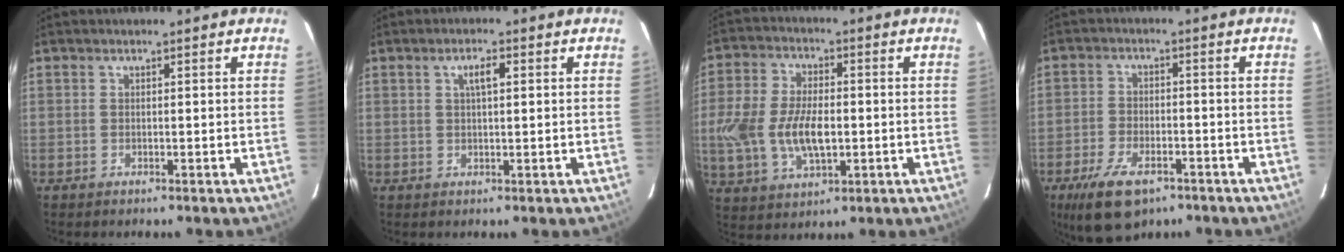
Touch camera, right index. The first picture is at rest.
{"total": 2.7, "force": [0.9, 0.8, 2.5], "torque": [-0.046, 0.007, 0.016]}
{"total": 13.8, "force": [-1.8, 7.5, 11.5], "torque": [-0.243, -0.004, -0.030]}
{"total": 11.1, "force": [-7.0, 5.3, 6.8], "torque": [-0.157, -0.017, -0.119]}